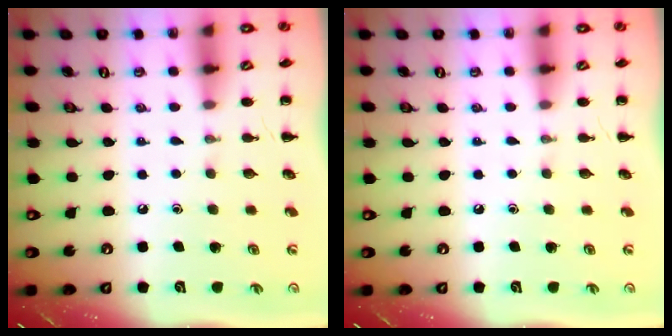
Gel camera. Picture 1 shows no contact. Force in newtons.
{"total": 0.0}